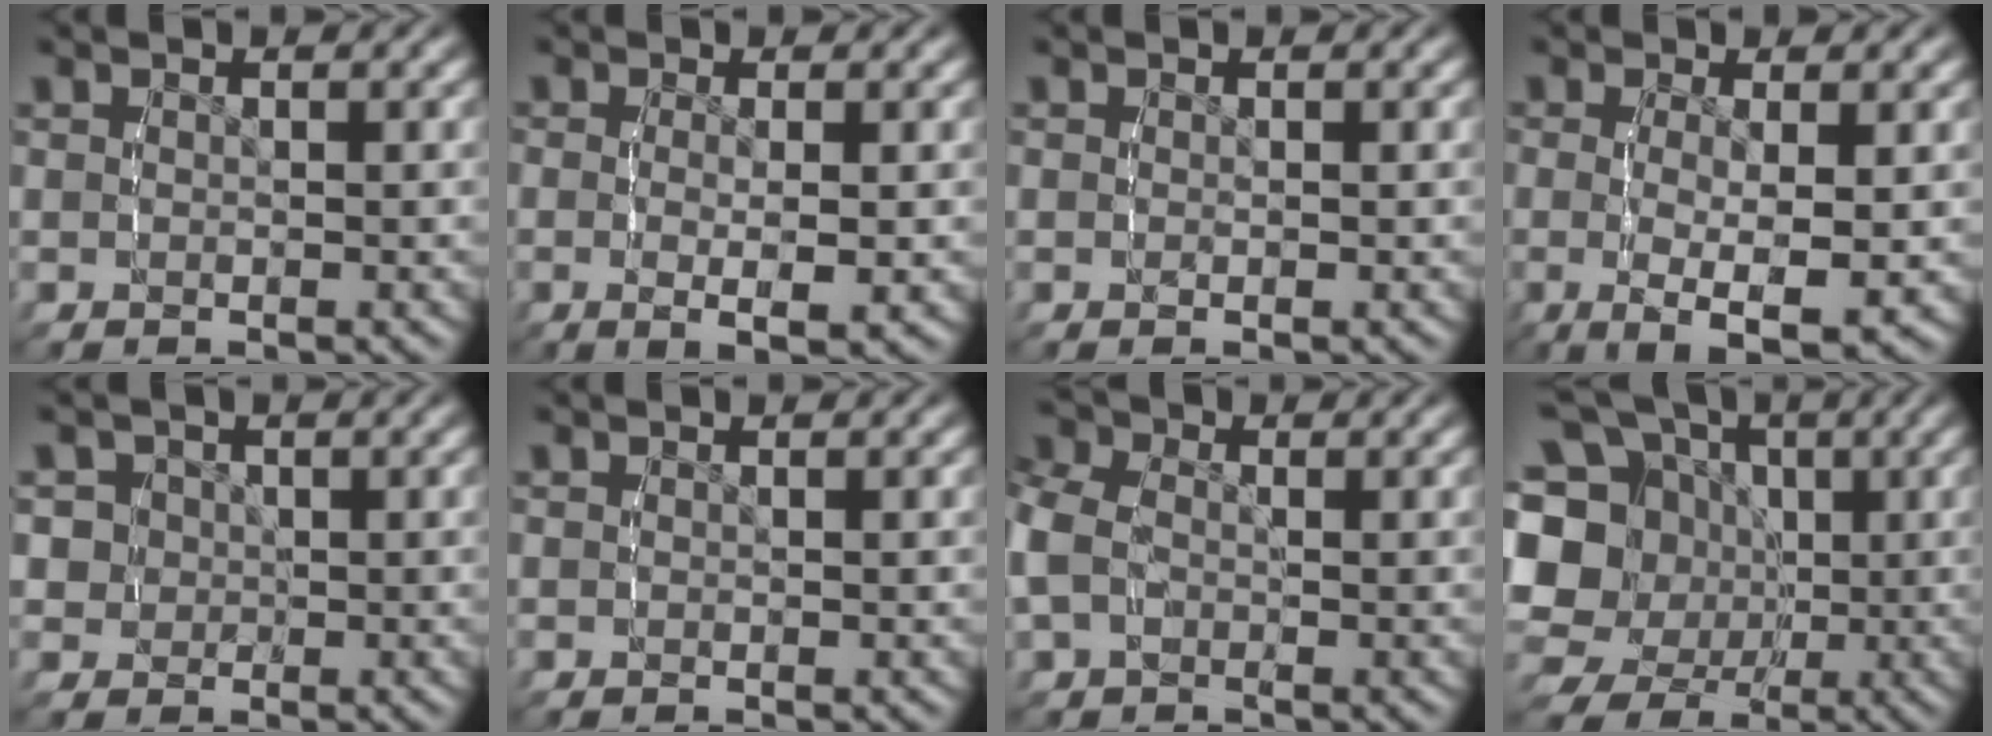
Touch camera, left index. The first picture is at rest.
{"total": 3.4, "force": [-0.9, 0.9, 3.1], "torque": [-0.055, -0.014, -0.007]}
{"total": 0.0}
{"total": 6.3, "force": [-2.5, 2.4, 5.3], "torque": [-0.104, -0.033, -0.024]}
{"total": 6.2, "force": [1.1, 5.7, 2.2], "torque": [-0.055, -0.008, 0.022]}
{"total": 0.0}
{"total": 5.4, "force": [0.3, 4.6, 2.7], "torque": [-0.075, 0.001, -0.001]}
{"total": 13.5, "force": [1.5, 11.4, 7.0], "torque": [-0.143, -0.034, 0.031]}